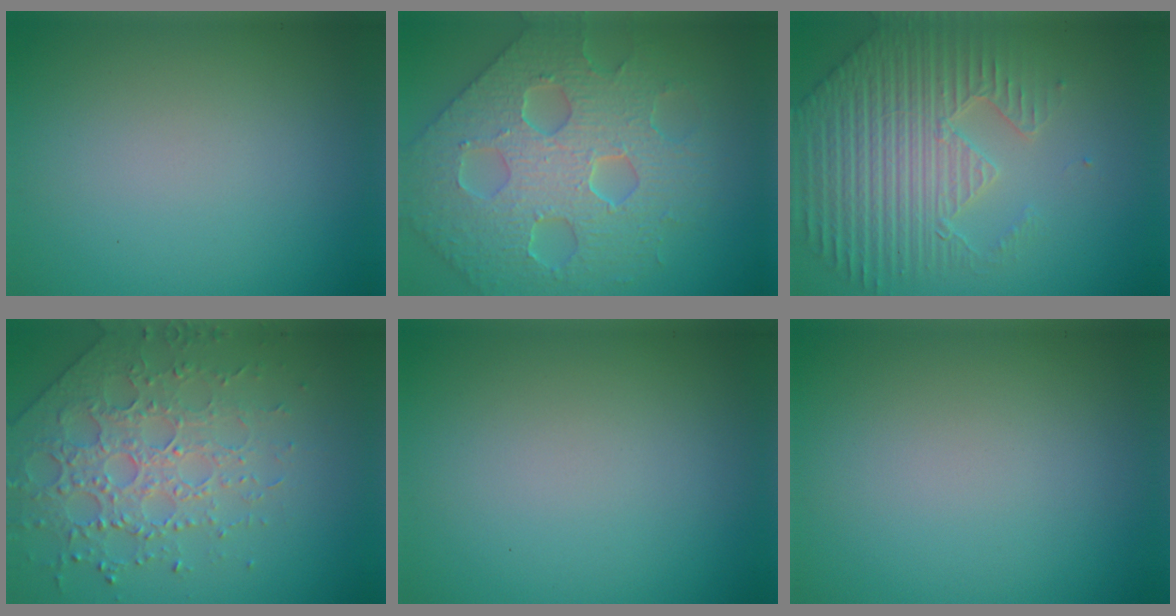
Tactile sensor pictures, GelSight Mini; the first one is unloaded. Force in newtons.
{"total": 7.2, "press": 6.3, "slide": 3.5}
{"total": 6.7, "press": 5.3, "slide": 4.2}
{"total": 4.5, "press": 4.3, "slide": 1.2}
{"total": 0.0}
{"total": 0.0}